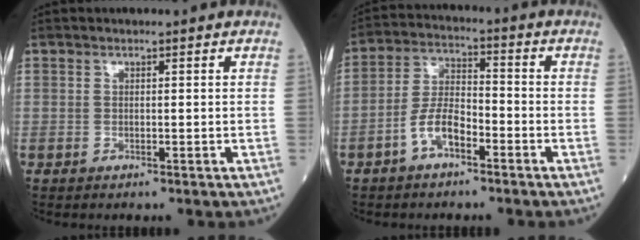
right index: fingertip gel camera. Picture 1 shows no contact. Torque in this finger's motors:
{"motor_torque": [0.59, -0.53, 0.54, 0.14]}